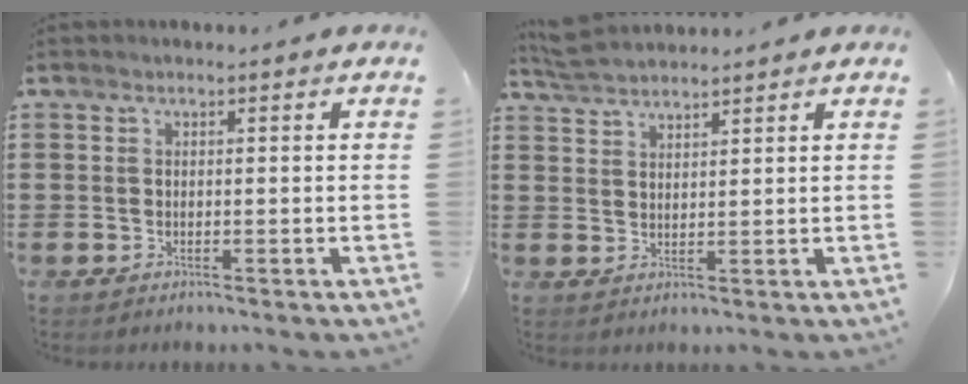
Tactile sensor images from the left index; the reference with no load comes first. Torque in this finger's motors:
{"motor_torque": [0.06, -0.01, 0.34, 0.07]}